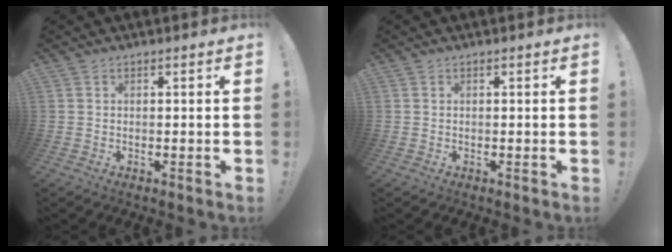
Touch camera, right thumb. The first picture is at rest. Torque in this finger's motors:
{"motor_torque": [0.00, 0.00, 0.00, 0.00, 0.00]}